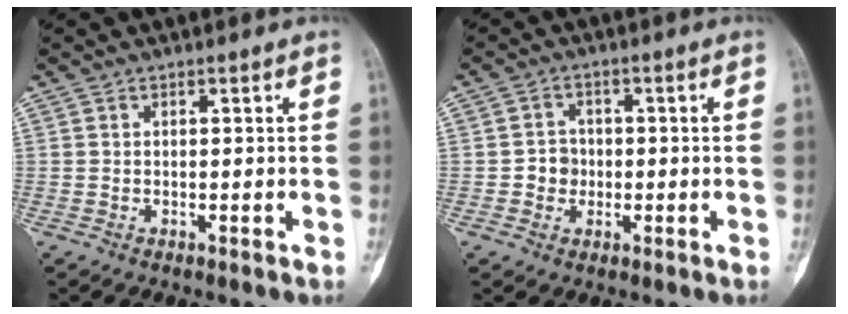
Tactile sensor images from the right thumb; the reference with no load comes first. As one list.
[{"total": 3.7, "force": [-0.6, 3.4, 1.3], "torque": [0.000, 0.009, -0.014]}]